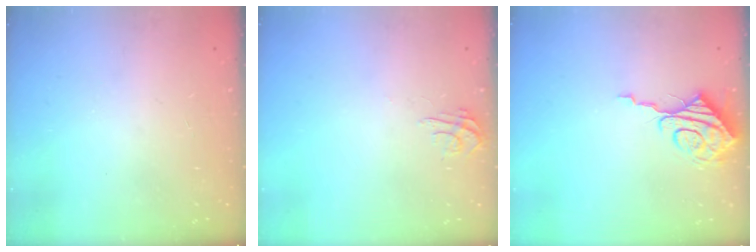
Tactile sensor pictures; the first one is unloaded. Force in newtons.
{"total": 3.9, "press": 3.8, "slide": 0.4}
{"total": 11.6, "press": 11.5, "slide": 1.1}